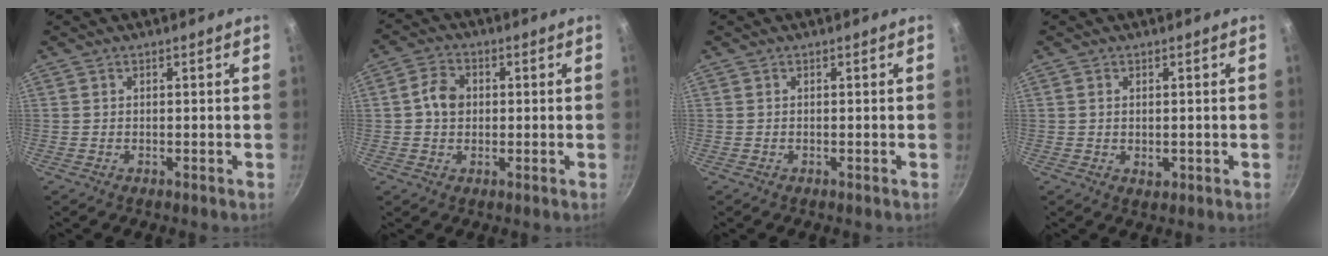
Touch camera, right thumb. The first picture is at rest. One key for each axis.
{"total": 5.2, "fx": 0.3, "fy": 4.2, "fz": 3.1, "tx": -0.040, "ty": 0.013, "tz": -0.003}
{"total": 0.0}
{"total": 1.9, "fx": 0.0, "fy": 1.3, "fz": 1.4, "tx": -0.019, "ty": -0.002, "tz": 0.001}